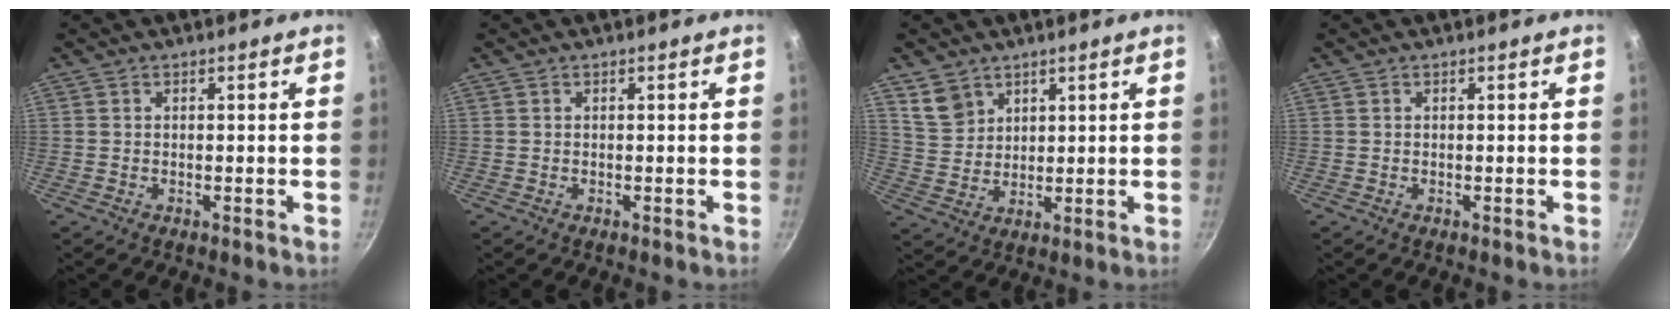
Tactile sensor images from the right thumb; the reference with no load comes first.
{"total": 0.0}
{"total": 6.1, "force": [3.9, 4.4, 1.8], "torque": [-0.014, -0.010, 0.084]}
{"total": 0.0}